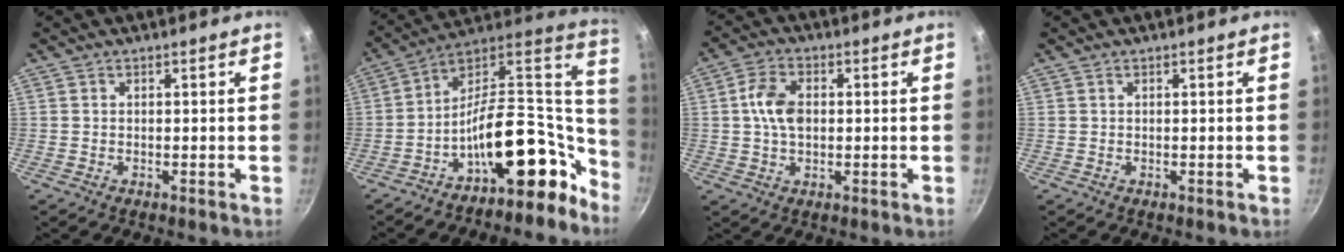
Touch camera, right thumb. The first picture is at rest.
{"total": 21.2, "force": [-8.0, 12.9, 14.8], "torque": [-0.169, 0.091, -0.124]}
{"total": 7.0, "force": [0.5, 4.5, 5.3], "torque": [-0.092, 0.013, 0.004]}
{"total": 0.0}